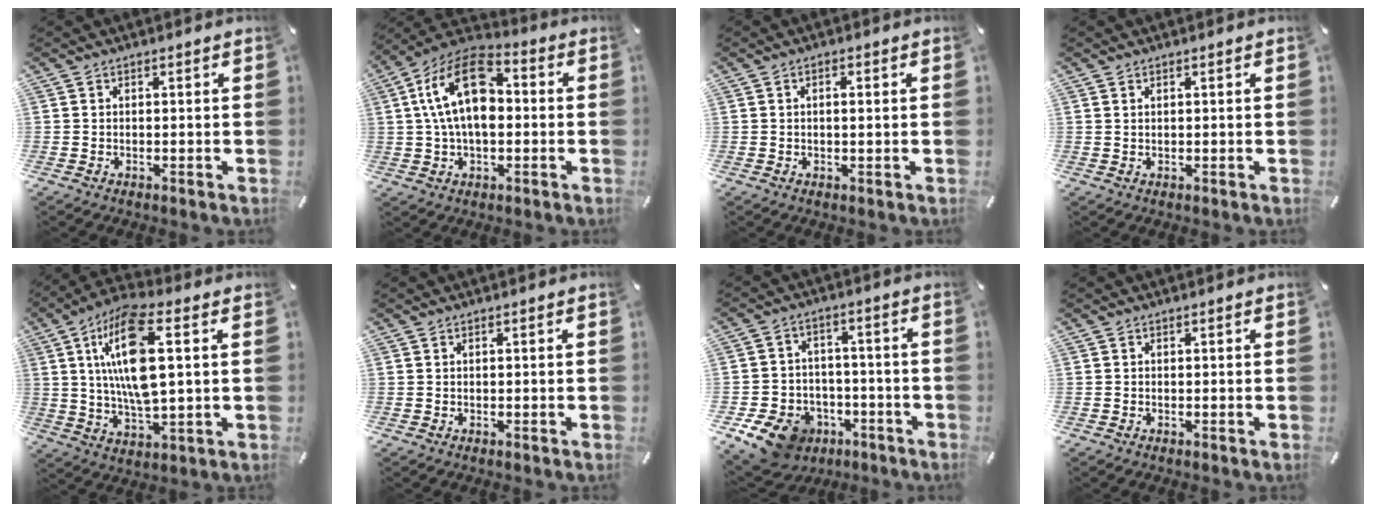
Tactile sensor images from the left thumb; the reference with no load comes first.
{"total": 15.8, "force": [2.0, 9.6, 12.4], "torque": [-0.255, 0.008, 0.034]}
{"total": 1.8, "force": [0.2, 0.7, 1.7], "torque": [-0.033, 0.004, 0.002]}
{"total": 0.6, "force": [0.4, 0.2, 0.4], "torque": [-0.008, 0.000, 0.006]}
{"total": 17.2, "force": [4.0, 6.4, 15.4], "torque": [-0.324, -0.007, 0.061]}
{"total": 0.0}
{"total": 11.6, "force": [-6.8, 8.5, 4.2], "torque": [-0.076, 0.049, -0.115]}
{"total": 0.0}